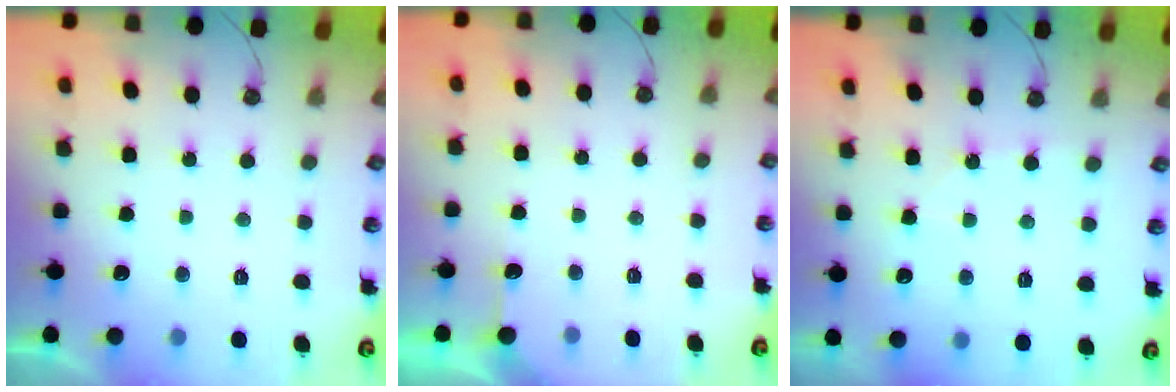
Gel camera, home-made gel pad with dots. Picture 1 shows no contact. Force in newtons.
{"total": 3.9, "press": 3.9, "slide": 0.5}
{"total": 4.2, "press": 4.1, "slide": 0.5}